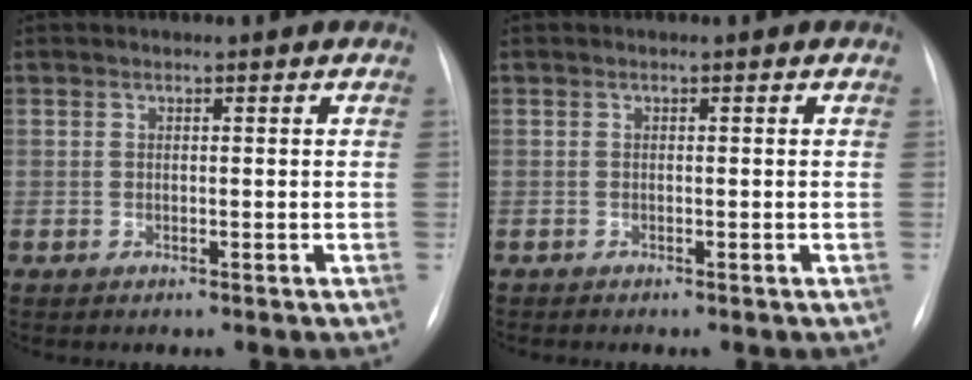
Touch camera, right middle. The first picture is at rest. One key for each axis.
{"total": 0.0}